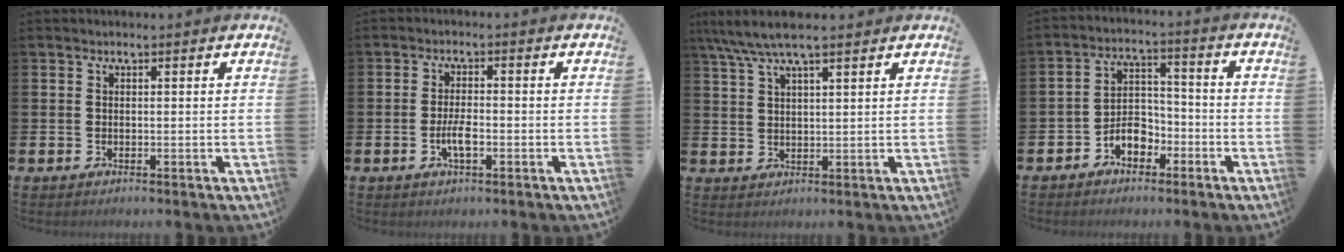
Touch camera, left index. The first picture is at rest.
{"total": 3.2, "force": [-1.0, 1.1, 2.8], "torque": [-0.055, 0.000, -0.022]}
{"total": 6.3, "force": [5.1, 1.2, 3.5], "torque": [-0.076, -0.011, 0.091]}
{"total": 4.8, "force": [-2.9, 3.2, 2.2], "torque": [-0.047, 0.011, -0.057]}